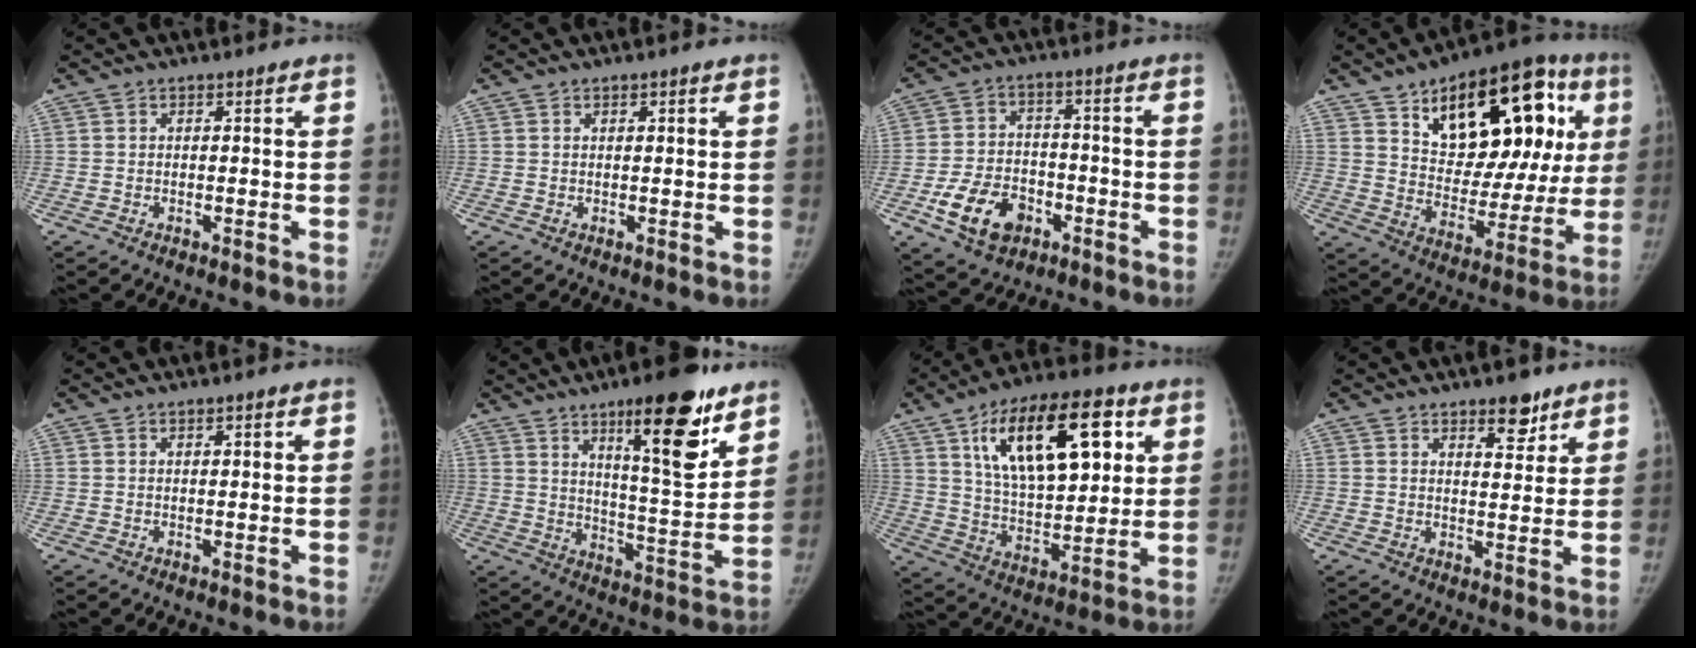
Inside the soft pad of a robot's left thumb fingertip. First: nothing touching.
{"total": 0.8, "force": [0.4, 0.3, 0.7], "torque": [-0.010, 0.000, 0.007]}
{"total": 11.4, "force": [-5.1, 7.9, 6.5], "torque": [-0.097, 0.025, -0.083]}
{"total": 27.3, "force": [10.7, 13.9, 20.9], "torque": [-0.250, -0.001, 0.162]}
{"total": 1.0, "force": [0.5, 0.3, 0.8], "torque": [-0.012, 0.000, 0.008]}
{"total": 18.0, "force": [10.7, 4.4, 13.8], "torque": [-0.171, -0.069, 0.168]}
{"total": 22.7, "force": [8.9, 10.6, 18.0], "torque": [-0.258, -0.023, 0.151]}
{"total": 5.8, "force": [4.0, 2.4, 3.4], "torque": [-0.026, -0.027, 0.058]}